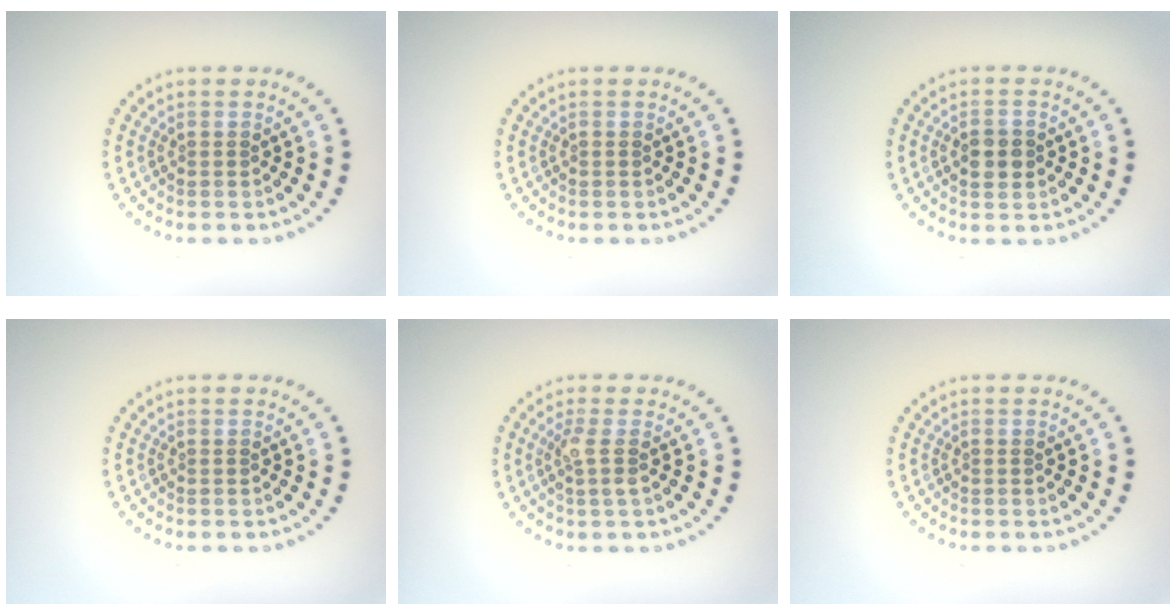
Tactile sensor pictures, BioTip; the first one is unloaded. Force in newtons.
{"total": 0.0}
{"total": 2.7, "press": 2.7, "slide": 0.3}
{"total": 0.0}
{"total": 1.9, "press": 1.5, "slide": 1.1}
{"total": 0.0}